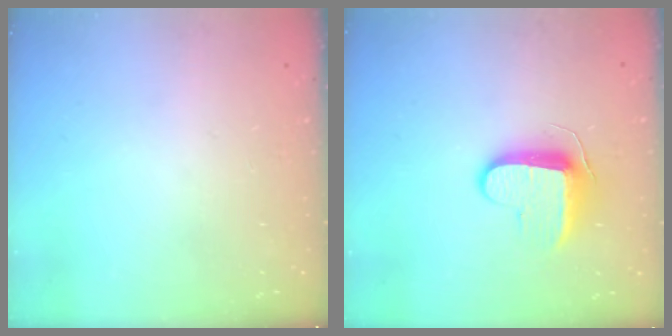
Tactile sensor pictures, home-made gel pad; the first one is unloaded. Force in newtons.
{"total": 10.5, "press": 10.4, "slide": 1.2}